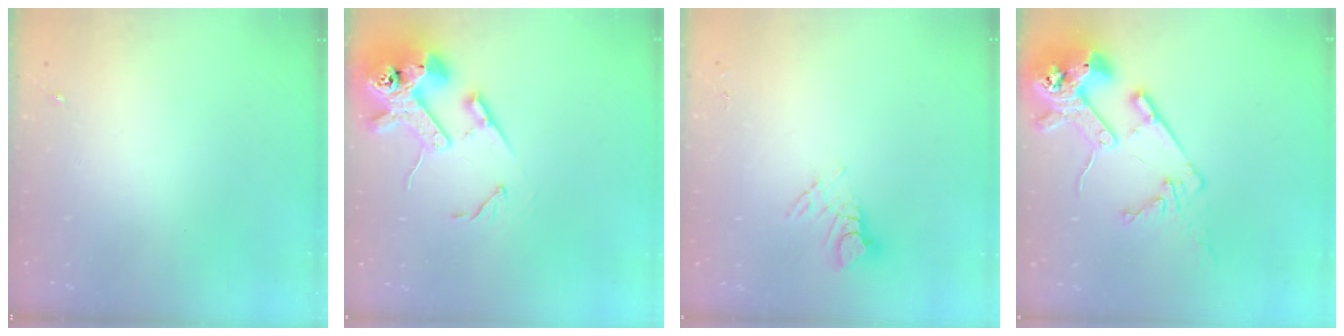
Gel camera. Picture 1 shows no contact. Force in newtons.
{"total": 15.7, "press": 15.5, "slide": 2.1}
{"total": 6.8, "press": 6.8, "slide": 0.5}
{"total": 16.9, "press": 16.8, "slide": 1.8}